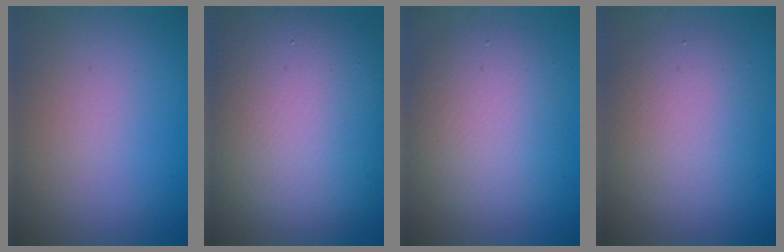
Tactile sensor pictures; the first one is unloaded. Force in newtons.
{"total": 14.1, "press": 14.1, "slide": 0.8}
{"total": 5.9, "press": 5.9, "slide": 0.2}
{"total": 5.1, "press": 5.1, "slide": 0.5}